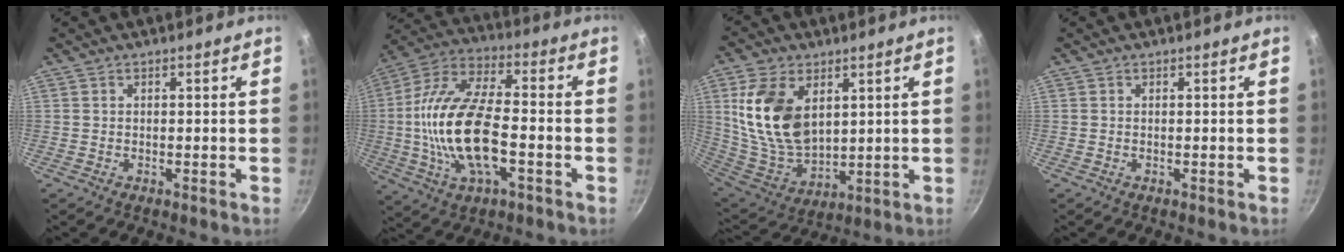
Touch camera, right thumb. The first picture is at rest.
{"total": 19.4, "force": [-3.2, 8.7, 17.0], "torque": [-0.324, 0.027, -0.072]}
{"total": 17.3, "force": [5.1, 10.8, 12.5], "torque": [-0.223, -0.035, 0.112]}
{"total": 0.0}